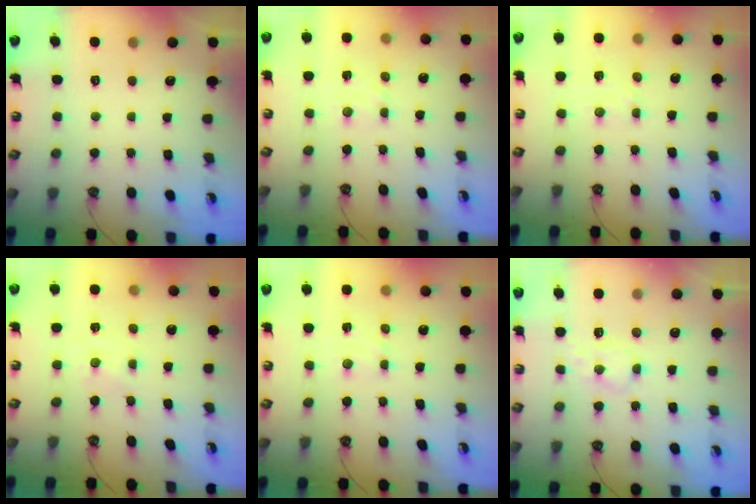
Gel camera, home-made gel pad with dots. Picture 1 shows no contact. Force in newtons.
{"total": 2.5, "press": 2.4, "slide": 0.4}
{"total": 3.6, "press": 3.6, "slide": 0.5}
{"total": 0.0}
{"total": 2.5, "press": 2.4, "slide": 0.4}
{"total": 5.0, "press": 4.9, "slide": 0.4}